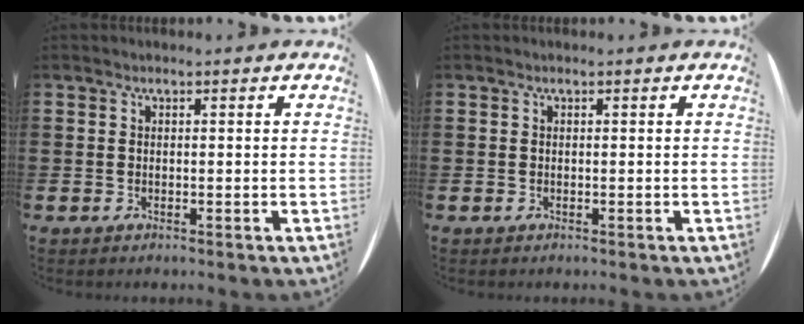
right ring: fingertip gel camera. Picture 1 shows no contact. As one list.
[{"total": 0.0}]